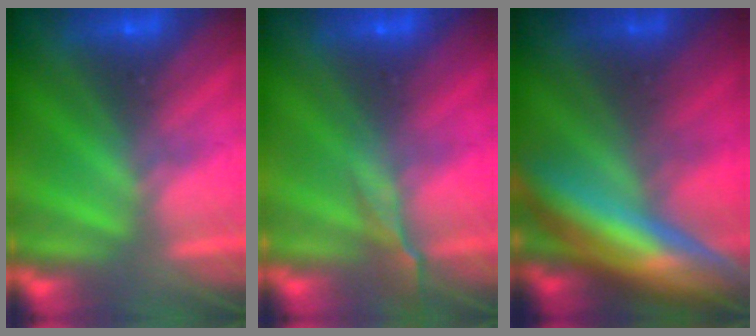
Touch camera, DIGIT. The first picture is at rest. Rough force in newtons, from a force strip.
{"total": 2.5}
{"total": 8.2}